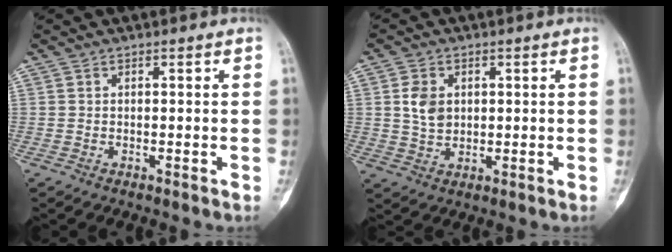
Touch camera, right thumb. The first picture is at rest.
{"total": 5.2, "force": [1.1, 3.8, 3.3], "torque": [-0.048, -0.006, 0.024]}